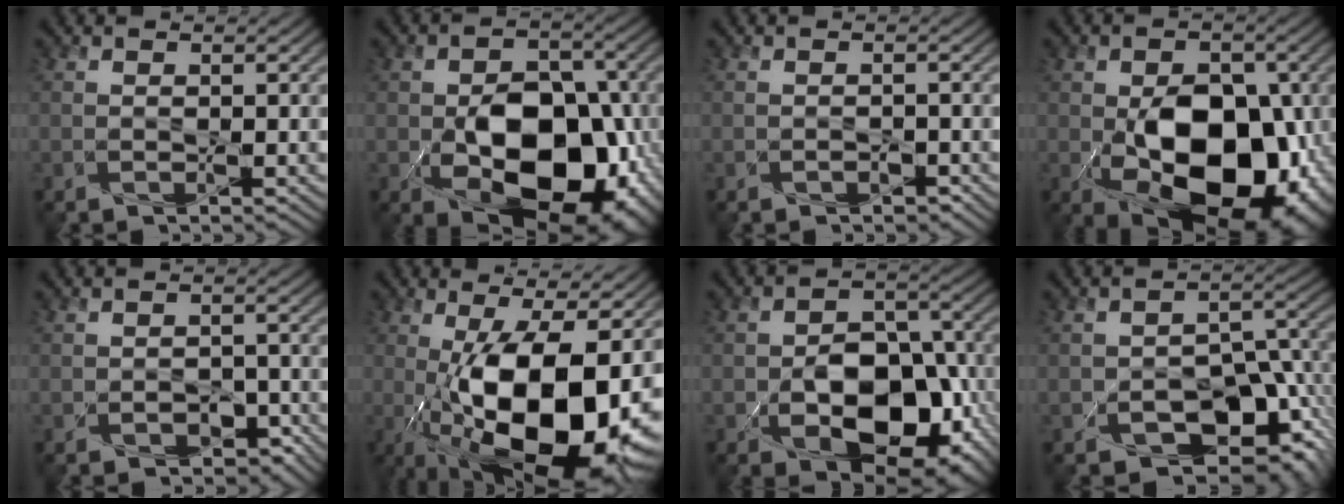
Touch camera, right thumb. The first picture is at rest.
{"total": 14.7, "force": [-4.4, 9.5, 10.4], "torque": [-0.141, -0.031, -0.056]}
{"total": 0.9, "force": [-0.7, 0.5, 0.2], "torque": [-0.005, -0.001, -0.011]}
{"total": 16.0, "force": [-3.7, 10.2, 11.7], "torque": [-0.156, -0.032, -0.040]}
{"total": 2.7, "force": [-1.6, 1.8, 1.2], "torque": [-0.021, -0.005, -0.019]}
{"total": 19.3, "force": [-3.8, 8.1, 17.1], "torque": [-0.292, -0.019, -0.053]}
{"total": 12.5, "force": [-4.6, 8.2, 8.3], "torque": [-0.124, -0.020, -0.066]}
{"total": 11.5, "force": [-5.7, 7.2, 7.0], "torque": [-0.096, -0.020, -0.083]}